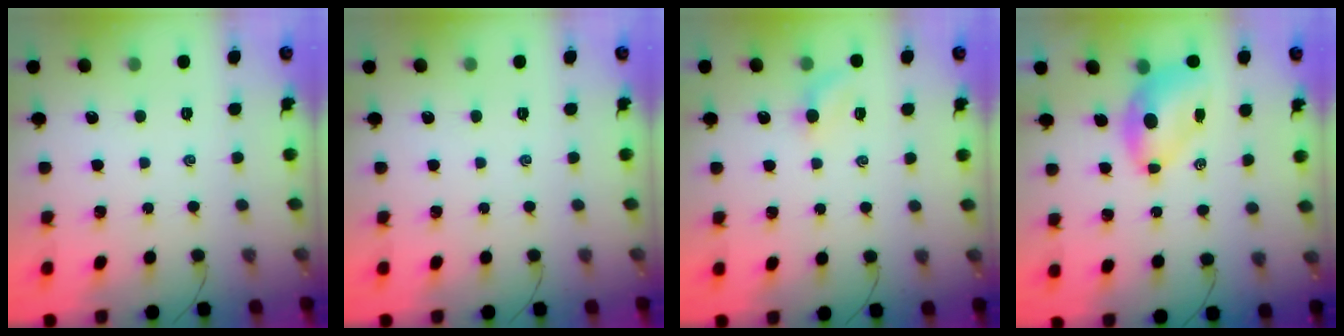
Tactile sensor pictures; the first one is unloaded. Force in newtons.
{"total": 0.0}
{"total": 4.1, "press": 4.0, "slide": 1.0}
{"total": 6.7, "press": 6.6, "slide": 1.3}